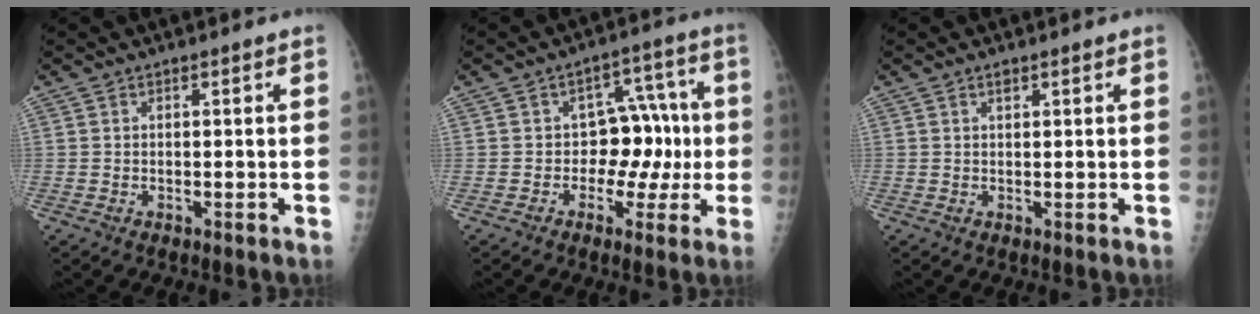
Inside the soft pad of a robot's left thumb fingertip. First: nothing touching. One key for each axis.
{"total": 9.3, "fx": -0.6, "fy": 6.9, "fz": 6.2, "tx": -0.029, "ty": 0.035, "tz": -0.012}
{"total": 1.2, "fx": 0.8, "fy": 0.5, "fz": 0.6, "tx": -0.006, "ty": -0.005, "tz": 0.012}